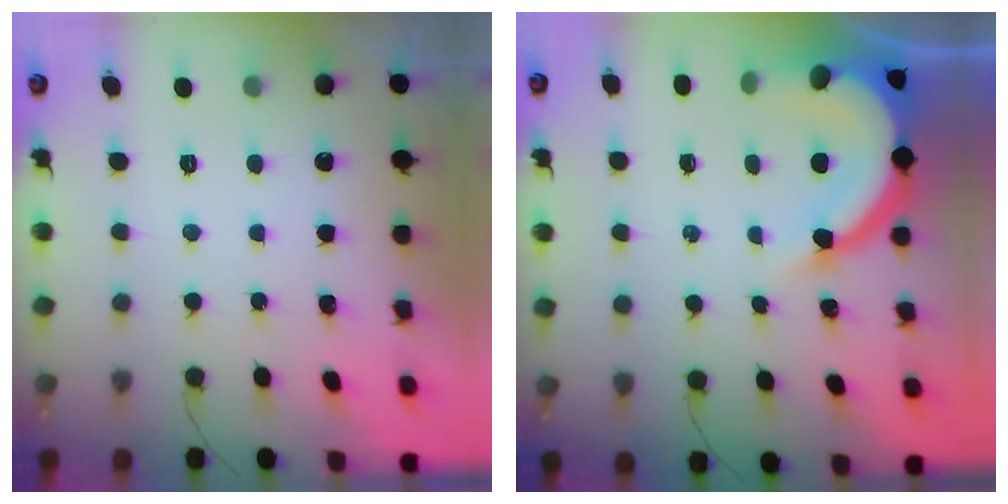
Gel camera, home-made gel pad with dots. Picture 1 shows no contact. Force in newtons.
{"total": 12.7, "press": 12.7, "slide": 0.9}